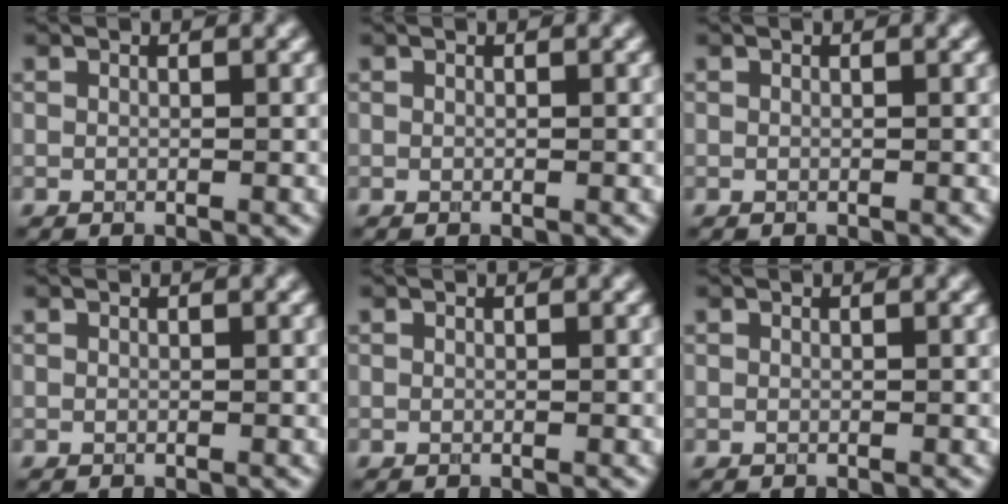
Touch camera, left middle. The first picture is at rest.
{"total": 0.0}
{"total": 0.0}
{"total": 0.0}
{"total": 0.0}
{"total": 0.0}